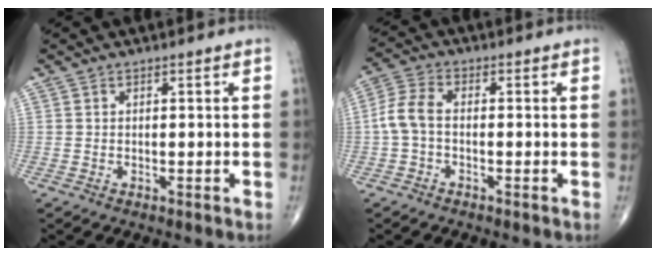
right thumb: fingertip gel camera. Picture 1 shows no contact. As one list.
[{"total": 5.5, "force": [-0.7, 3.2, 4.4], "torque": [-0.100, 0.016, -0.022]}]